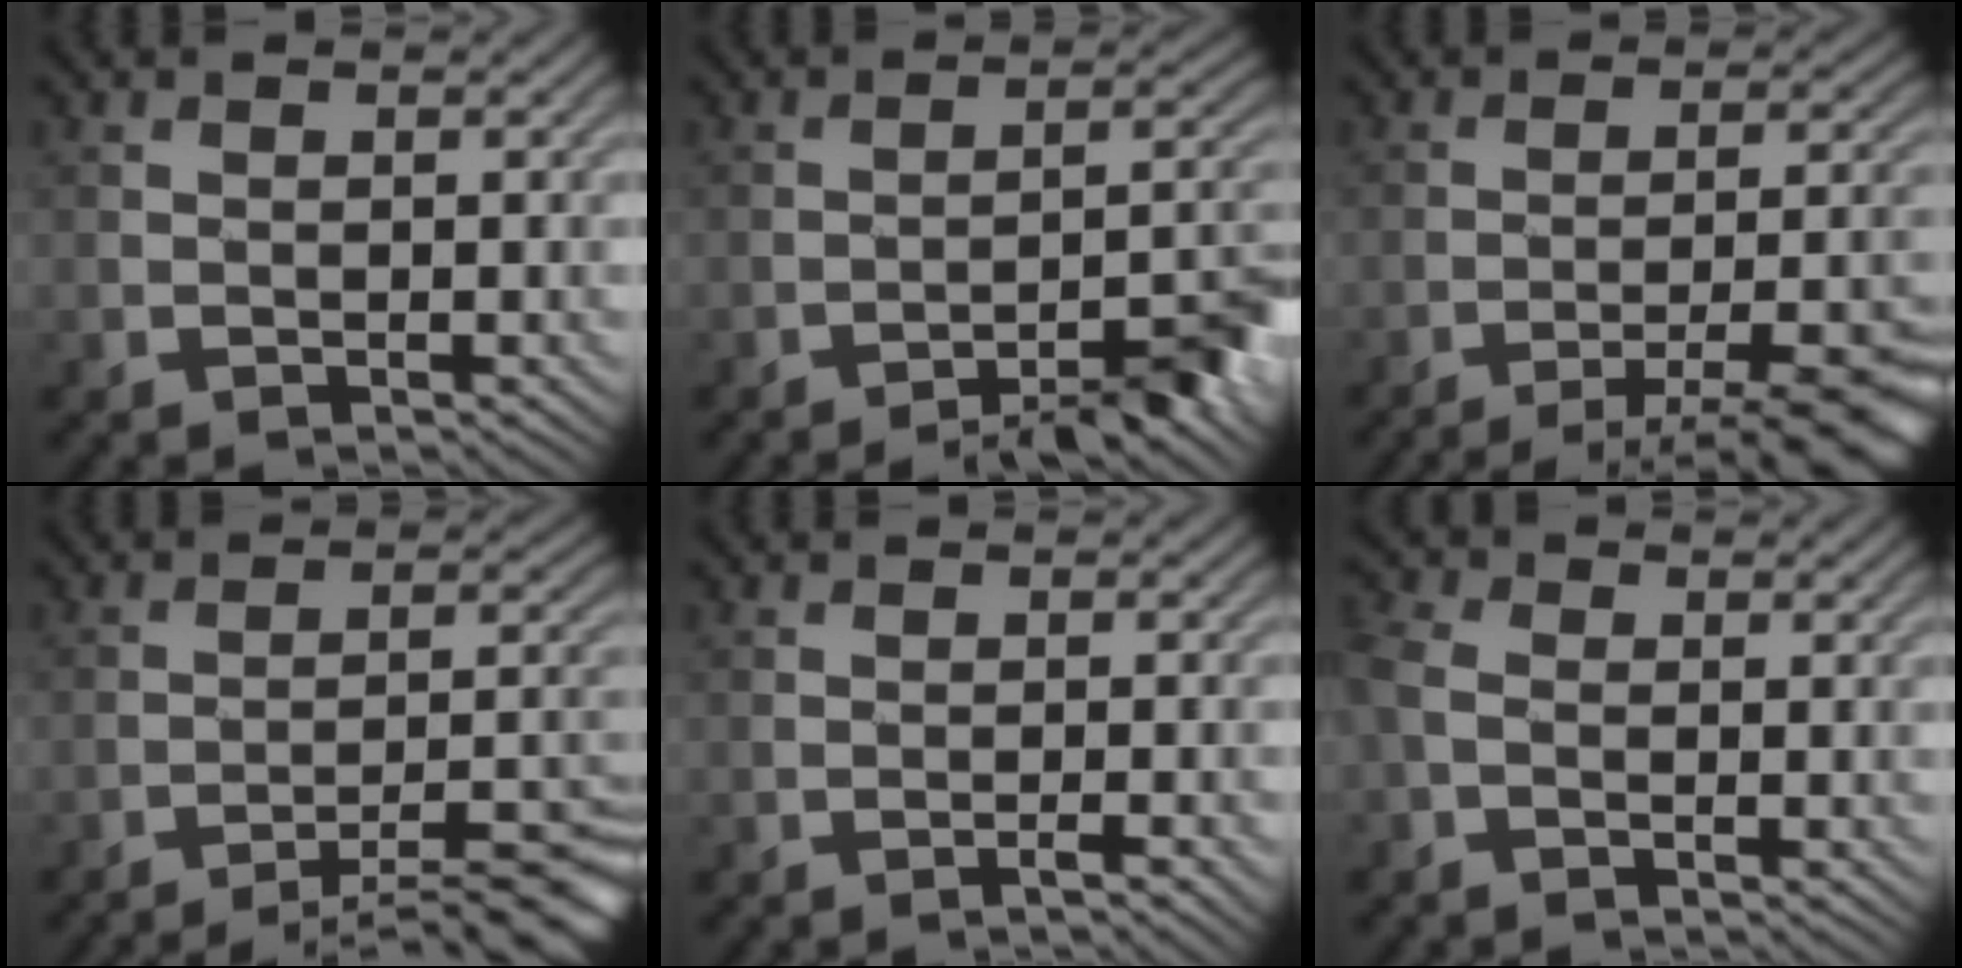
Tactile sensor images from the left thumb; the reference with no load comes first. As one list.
[{"total": 7.5, "force": [-5.3, 1.3, 5.2], "torque": [-0.071, 0.006, -0.083]}, {"total": 10.6, "force": [-7.7, 1.5, 7.1], "torque": [-0.110, 0.008, -0.109]}, {"total": 9.8, "force": [-7.5, 1.1, 6.2], "torque": [-0.101, 0.008, -0.113]}, {"total": 1.4, "force": [-1.0, -0.1, 1.0], "torque": [-0.019, 0.003, -0.019]}, {"total": 5.1, "force": [-1.3, 3.5, 3.5], "torque": [-0.096, 0.004, -0.031]}]